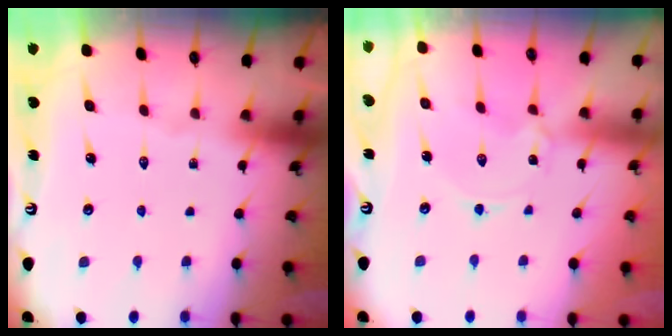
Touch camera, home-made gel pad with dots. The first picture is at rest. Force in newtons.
{"total": 1.9, "press": 1.9, "slide": 0.4}